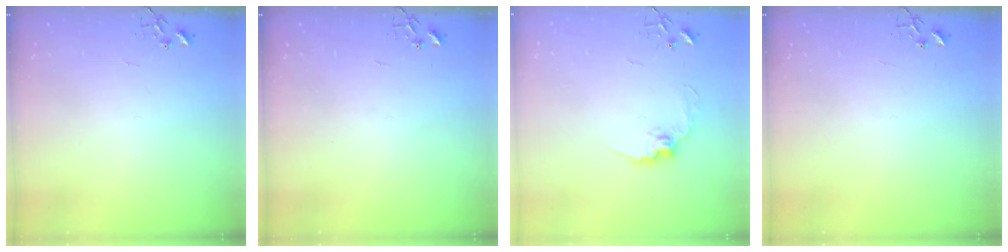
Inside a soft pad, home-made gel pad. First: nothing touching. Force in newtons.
{"total": 0.0}
{"total": 9.0, "press": 9.0, "slide": 0.5}
{"total": 0.0}